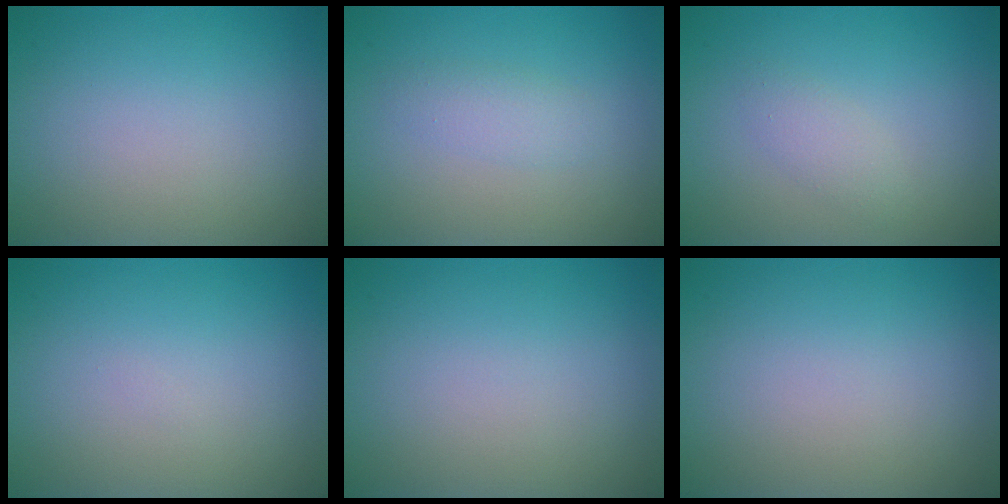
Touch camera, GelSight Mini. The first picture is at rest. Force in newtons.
{"total": 1.6, "press": 1.6, "slide": 0.0}
{"total": 1.4, "press": 1.4, "slide": 0.1}
{"total": 0.0}
{"total": 0.0}
{"total": 0.0}